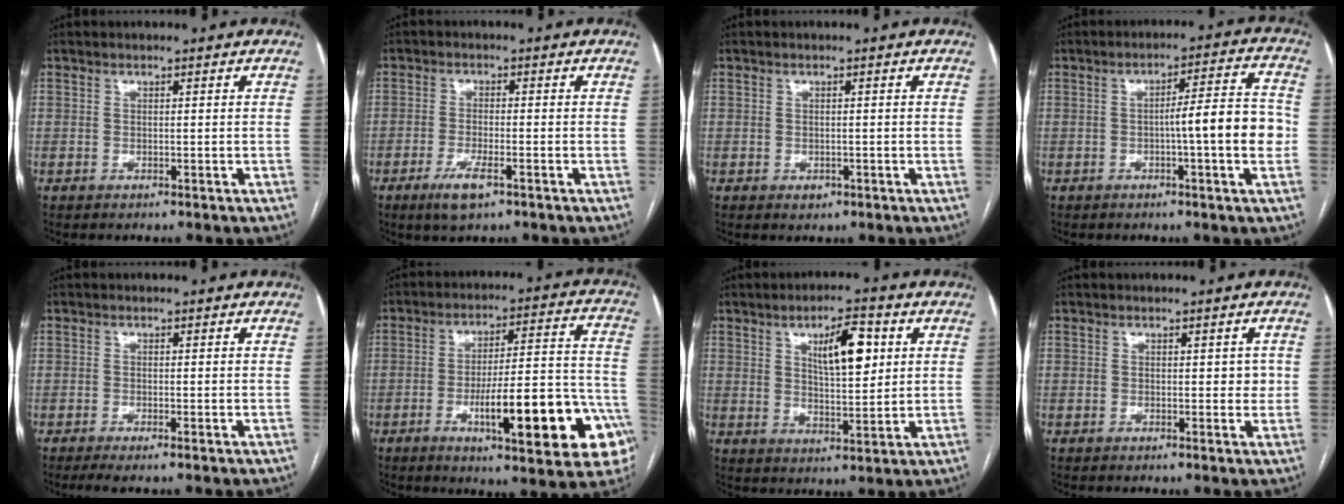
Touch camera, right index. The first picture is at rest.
{"total": 4.6, "force": [-2.6, 1.0, 3.6], "torque": [-0.074, -0.005, -0.045]}
{"total": 1.2, "force": [-0.5, 1.0, 0.5], "torque": [-0.005, 0.003, -0.002]}
{"total": 9.3, "force": [-1.4, 0.4, 9.2], "torque": [-0.125, 0.018, -0.024]}
{"total": 1.9, "force": [-1.1, 0.1, 1.6], "torque": [-0.030, -0.006, -0.019]}
{"total": 20.2, "force": [-7.7, 3.7, 18.3], "torque": [-0.189, 0.023, -0.097]}
{"total": 8.9, "force": [3.2, 2.6, 7.9], "torque": [-0.127, 0.006, 0.055]}
{"total": 2.2, "force": [0.4, 1.4, 1.7], "torque": [-0.014, 0.007, 0.005]}